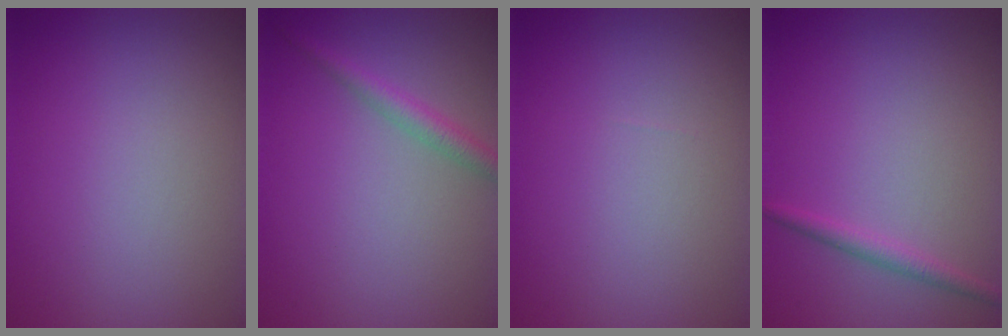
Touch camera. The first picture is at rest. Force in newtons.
{"total": 1.9, "press": 1.9, "slide": 0.0}
{"total": 0.0}
{"total": 1.4, "press": 1.4, "slide": 0.1}